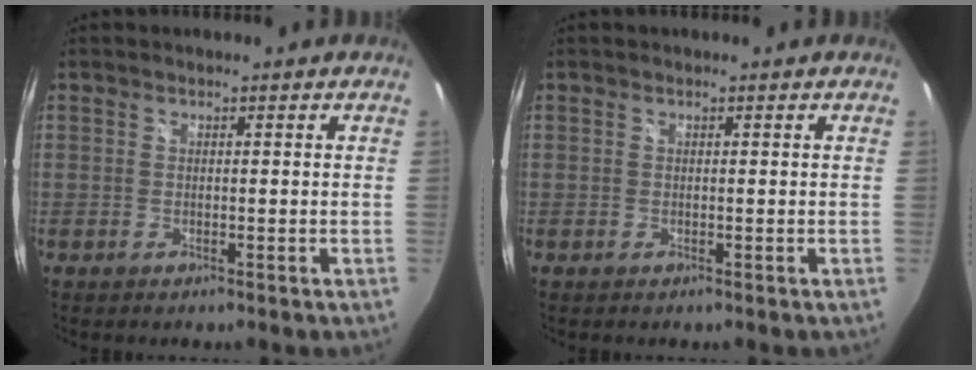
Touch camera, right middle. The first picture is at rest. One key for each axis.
{"total": 0.0}